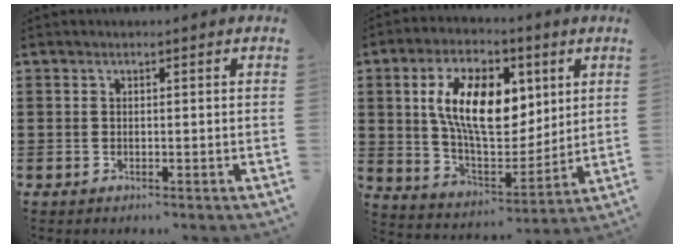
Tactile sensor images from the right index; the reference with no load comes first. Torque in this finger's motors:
{"motor_torque": [2.14, 0.00, 1.05, 0.21]}